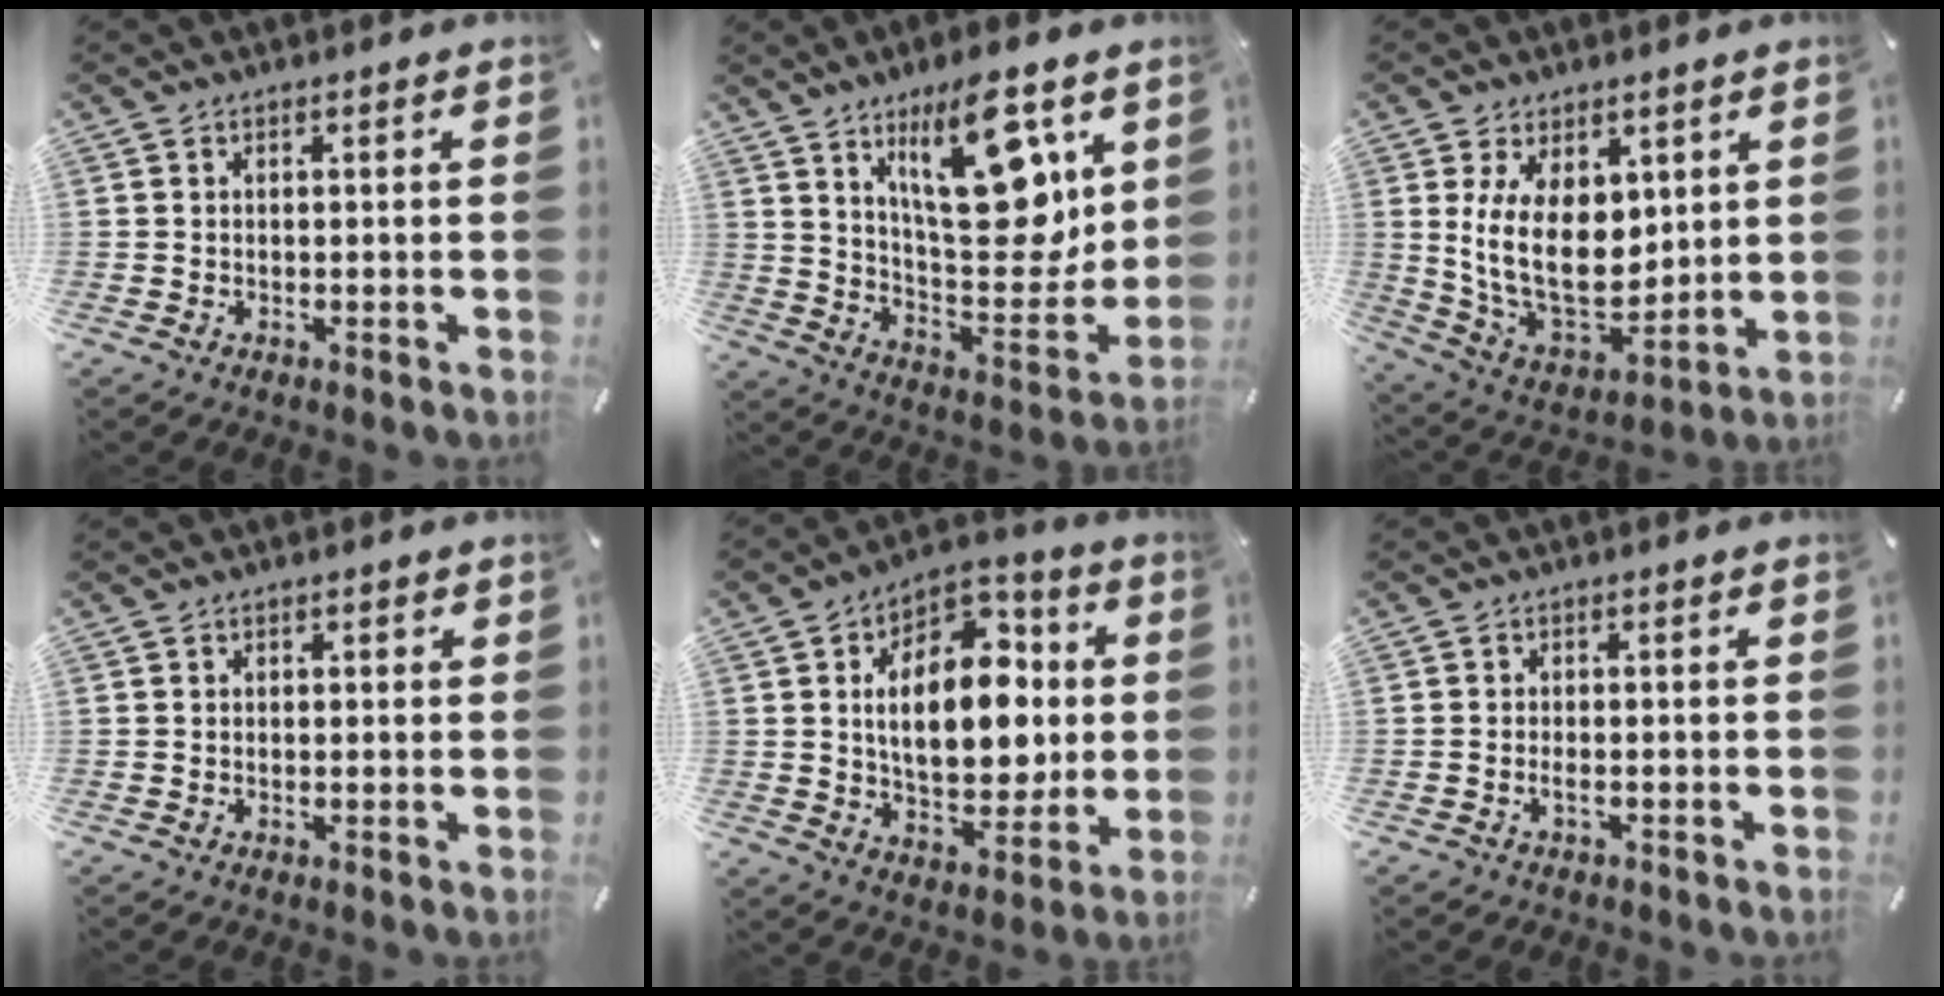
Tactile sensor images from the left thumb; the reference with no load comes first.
{"total": 21.1, "force": [11.1, 8.7, 15.7], "torque": [-0.221, -0.071, 0.175]}
{"total": 15.8, "force": [3.5, 10.5, 11.3], "torque": [-0.227, -0.034, 0.071]}
{"total": 0.7, "force": [0.1, 0.6, 0.2], "torque": [-0.004, 0.004, 0.001]}
{"total": 18.8, "force": [2.6, 12.0, 14.2], "torque": [-0.230, -0.013, 0.041]}
{"total": 1.5, "force": [-0.8, 0.8, 1.0], "torque": [-0.021, 0.003, -0.015]}